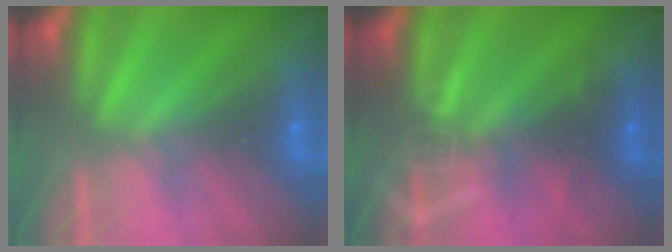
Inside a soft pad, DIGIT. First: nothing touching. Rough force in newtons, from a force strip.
{"total": 2.8}